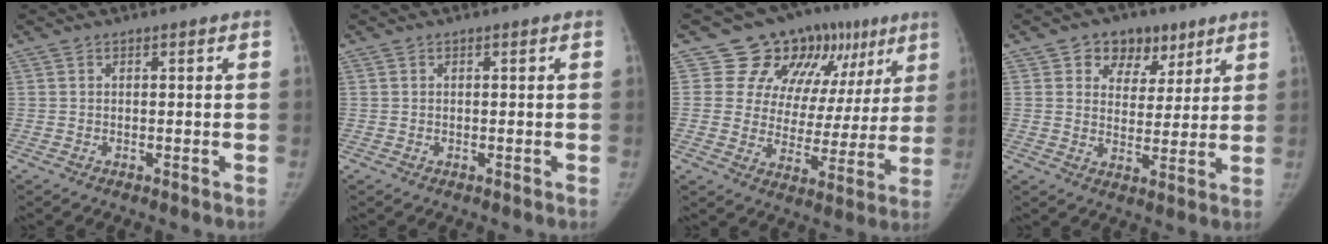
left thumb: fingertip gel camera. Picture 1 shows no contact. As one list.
[{"total": 0.0}, {"total": 18.9, "force": [9.7, 13.1, 9.6], "torque": [-0.065, -0.007, 0.139]}, {"total": 8.8, "force": [4.9, 6.5, 3.3], "torque": [-0.010, -0.017, 0.074]}]